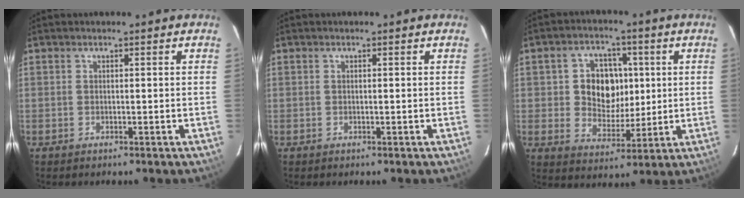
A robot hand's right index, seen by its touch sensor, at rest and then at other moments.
{"total": 0.0}
{"total": 9.9, "force": [1.2, 8.3, 5.4], "torque": [-0.107, 0.011, 0.027]}